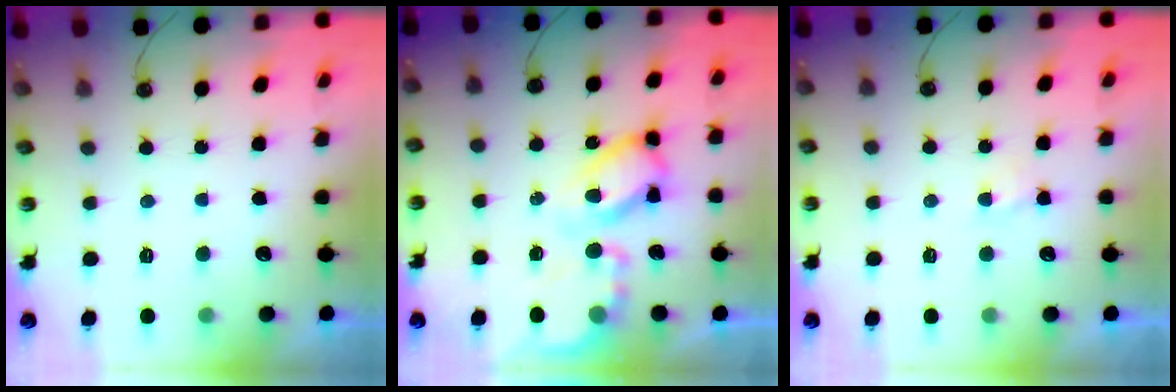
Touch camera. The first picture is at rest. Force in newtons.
{"total": 13.4, "press": 13.3, "slide": 1.3}
{"total": 2.3, "press": 2.3, "slide": 0.4}